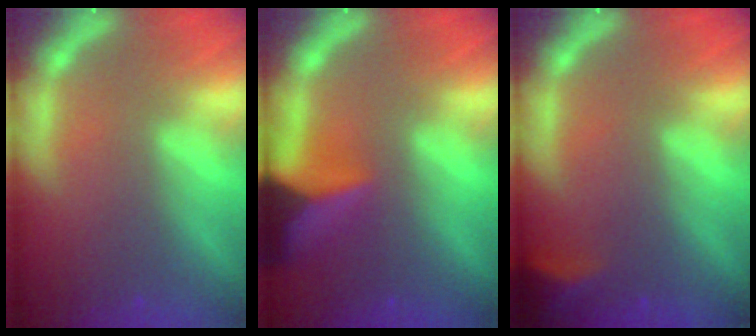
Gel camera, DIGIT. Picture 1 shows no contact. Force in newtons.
{"total": 7.5}
{"total": 2.9}